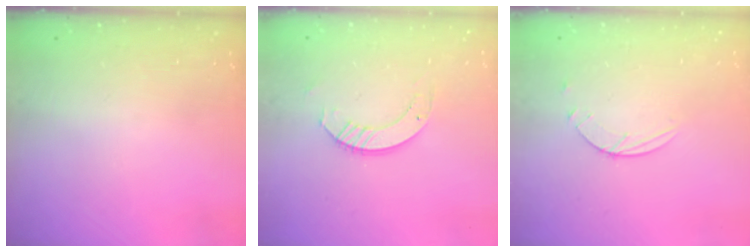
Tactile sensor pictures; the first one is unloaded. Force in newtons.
{"total": 5.7, "press": 5.7, "slide": 0.3}
{"total": 2.5, "press": 2.4, "slide": 0.3}